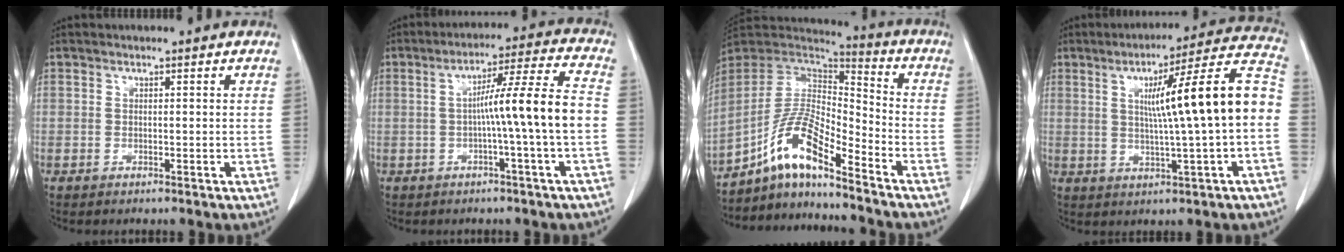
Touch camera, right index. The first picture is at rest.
{"total": 10.2, "force": [-1.5, -1.5, 10.0], "torque": [-0.161, 0.018, -0.022]}
{"total": 12.6, "force": [-8.2, 2.2, 9.4], "torque": [-0.187, 0.016, -0.150]}
{"total": 15.5, "force": [0.8, -0.3, 15.5], "torque": [-0.222, 0.026, 0.009]}